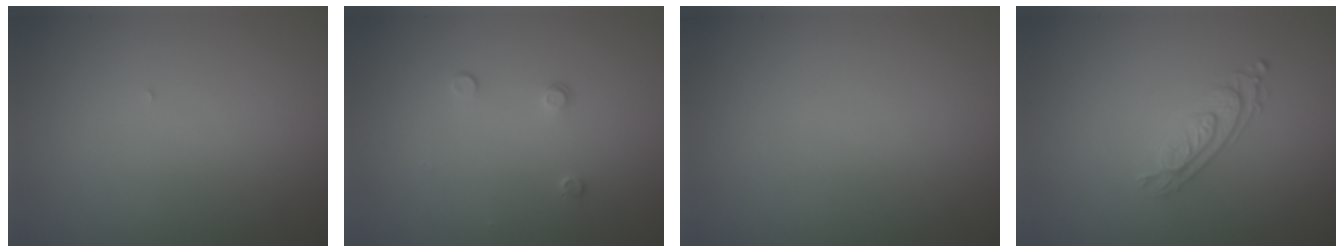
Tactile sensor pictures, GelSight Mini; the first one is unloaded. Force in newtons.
{"total": 0.9, "press": 0.6, "slide": 0.6}
{"total": 0.0}
{"total": 2.8, "press": 2.2, "slide": 1.7}